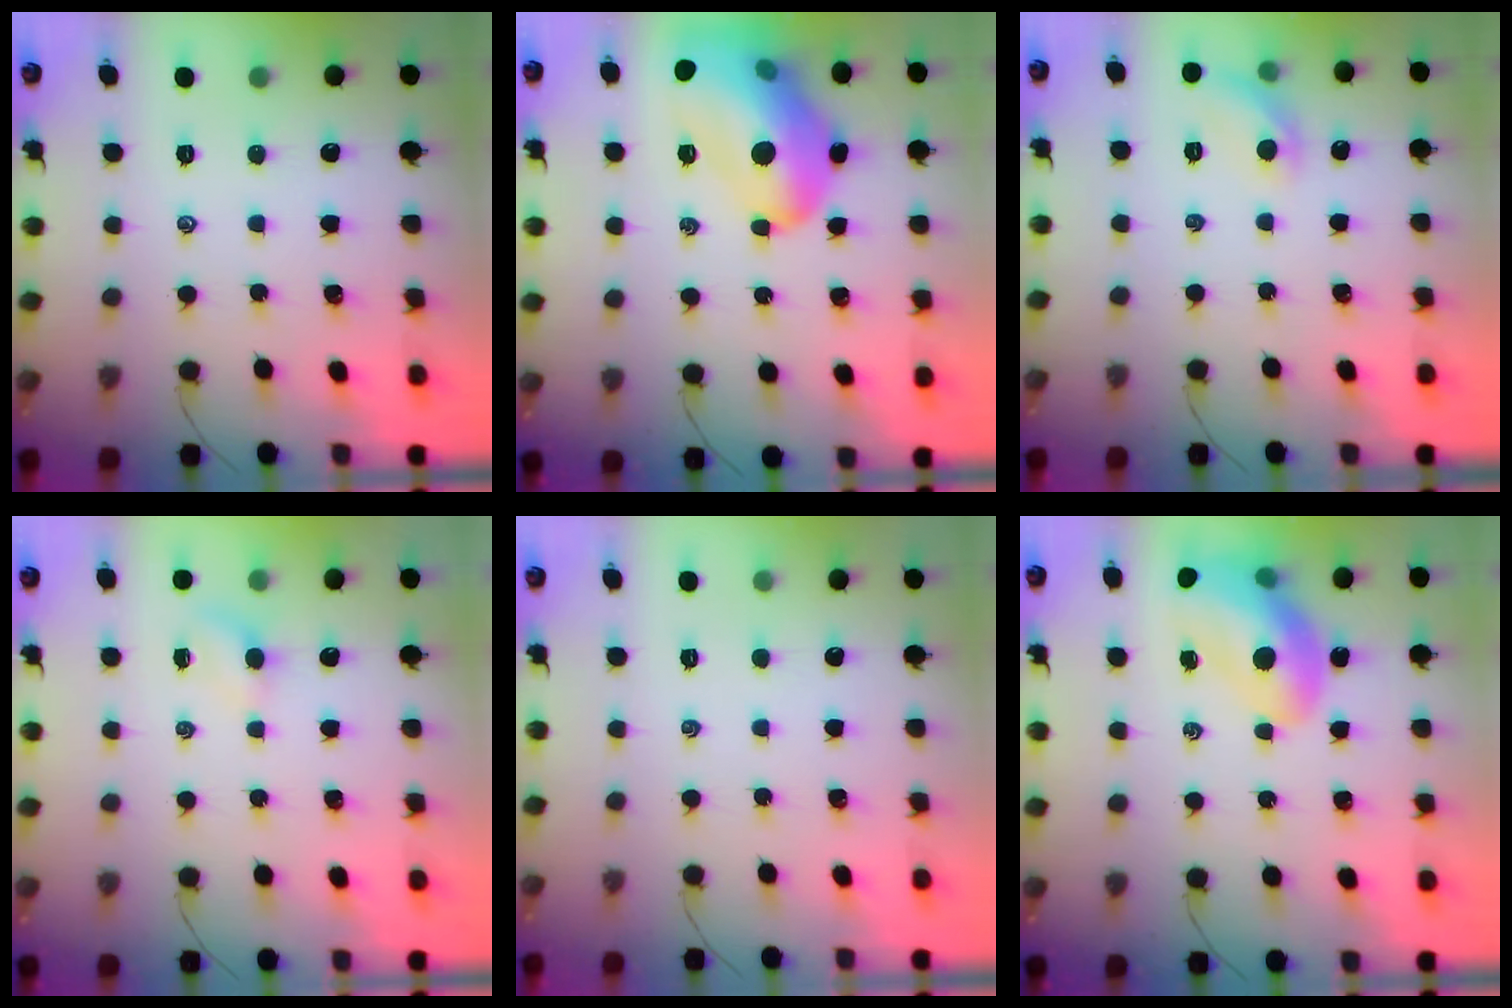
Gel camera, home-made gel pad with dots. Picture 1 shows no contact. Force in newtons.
{"total": 21.9, "press": 21.5, "slide": 4.0}
{"total": 7.4, "press": 7.3, "slide": 0.9}
{"total": 2.9, "press": 2.8, "slide": 0.9}
{"total": 0.0}
{"total": 15.0, "press": 14.5, "slide": 3.7}